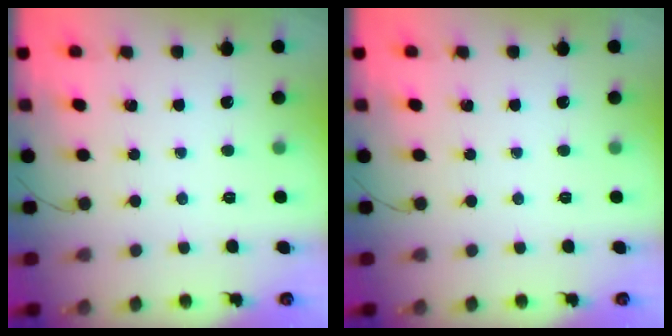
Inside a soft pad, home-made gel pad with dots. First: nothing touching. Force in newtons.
{"total": 0.0}